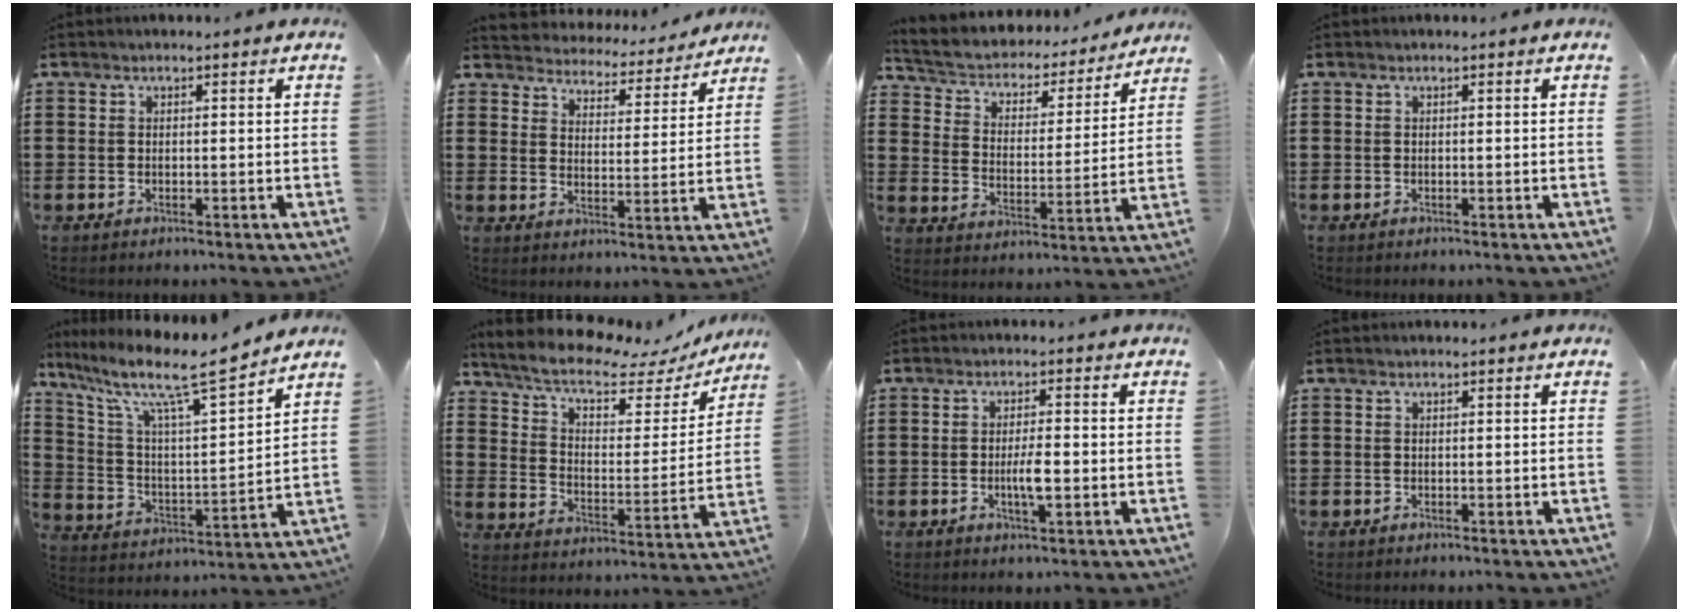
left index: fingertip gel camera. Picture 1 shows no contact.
{"total": 4.0, "force": [4.0, 0.2, -0.3], "torque": [-0.020, -0.036, 0.064]}
{"total": 3.8, "force": [3.5, 1.4, 0.5], "torque": [-0.035, -0.031, 0.051]}
{"total": 0.0}
{"total": 11.7, "force": [8.9, 1.7, 7.4], "torque": [-0.169, -0.051, 0.143]}
{"total": 9.0, "force": [7.2, 2.8, 4.7], "torque": [-0.110, -0.038, 0.120]}
{"total": 3.8, "force": [-0.7, 0.9, 3.7], "torque": [-0.064, 0.003, -0.014]}
{"total": 0.0}